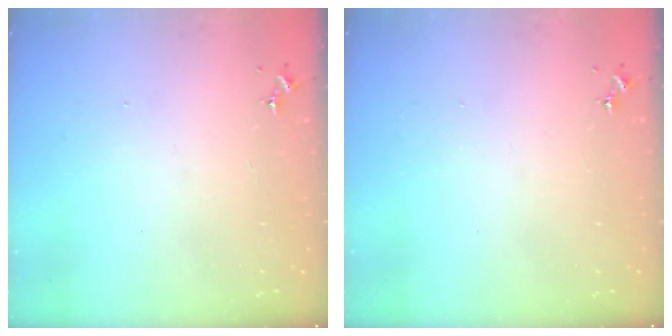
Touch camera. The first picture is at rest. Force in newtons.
{"total": 0.0}